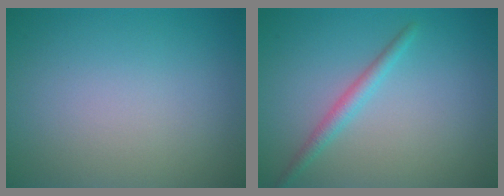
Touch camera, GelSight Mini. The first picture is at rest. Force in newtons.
{"total": 1.8, "press": 1.8, "slide": 0.0}